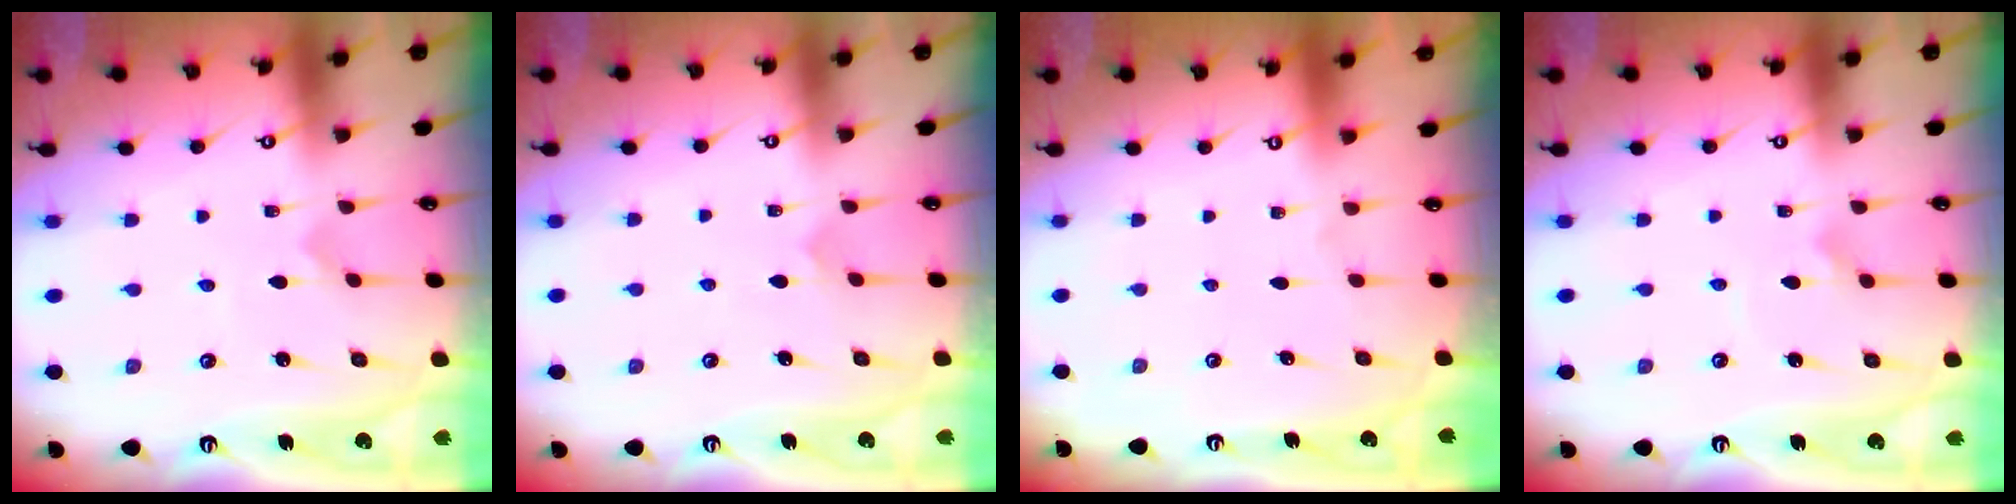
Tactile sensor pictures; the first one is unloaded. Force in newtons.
{"total": 4.5, "press": 4.5, "slide": 0.4}
{"total": 0.0}
{"total": 2.7, "press": 2.7, "slide": 0.2}